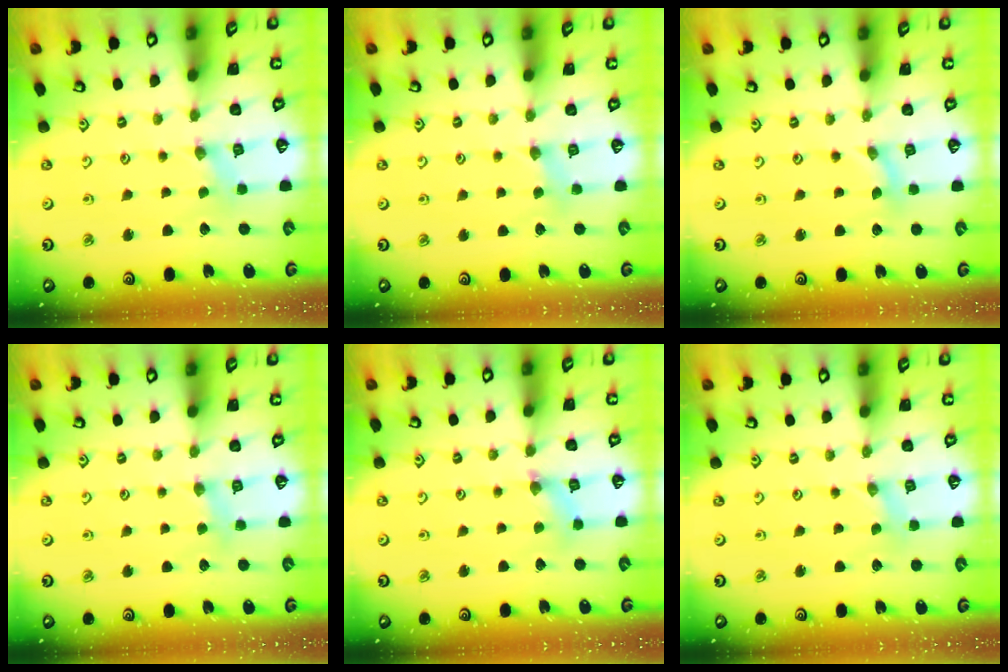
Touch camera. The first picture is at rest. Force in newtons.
{"total": 2.7, "press": 2.7, "slide": 0.4}
{"total": 0.0}
{"total": 4.5, "press": 4.5, "slide": 0.5}
{"total": 2.8, "press": 2.8, "slide": 0.3}
{"total": 0.0}